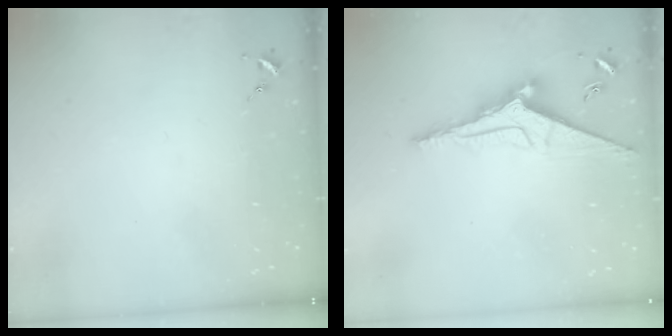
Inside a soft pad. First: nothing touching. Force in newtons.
{"total": 11.3, "press": 11.3, "slide": 0.8}